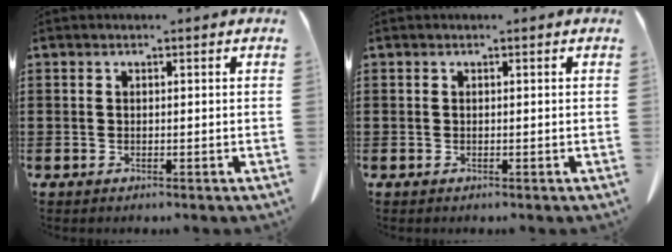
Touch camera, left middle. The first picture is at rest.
{"total": 0.0}